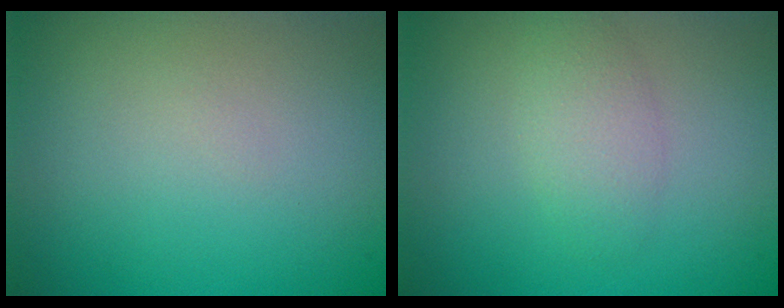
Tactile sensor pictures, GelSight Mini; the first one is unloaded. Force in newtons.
{"total": 2.2, "press": 2.2, "slide": 0.1}